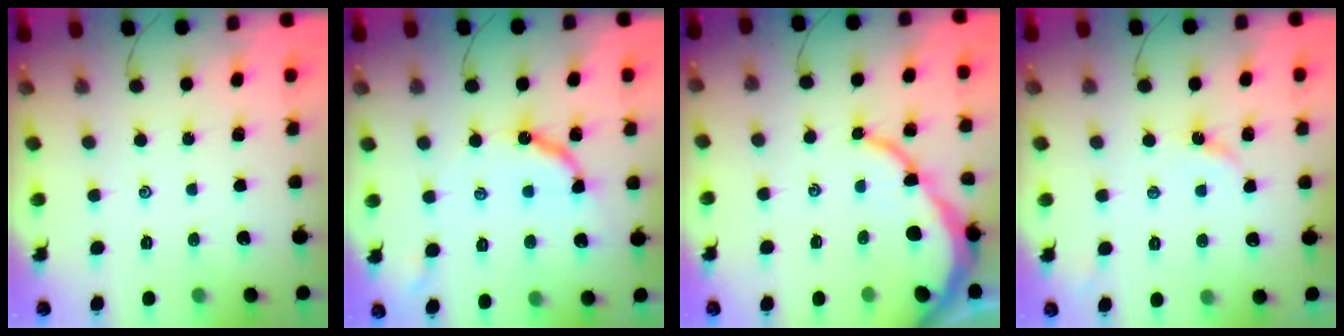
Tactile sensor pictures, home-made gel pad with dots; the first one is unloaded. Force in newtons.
{"total": 9.0, "press": 9.0, "slide": 0.4}
{"total": 9.5, "press": 9.5, "slide": 1.0}
{"total": 3.4, "press": 3.4, "slide": 0.4}